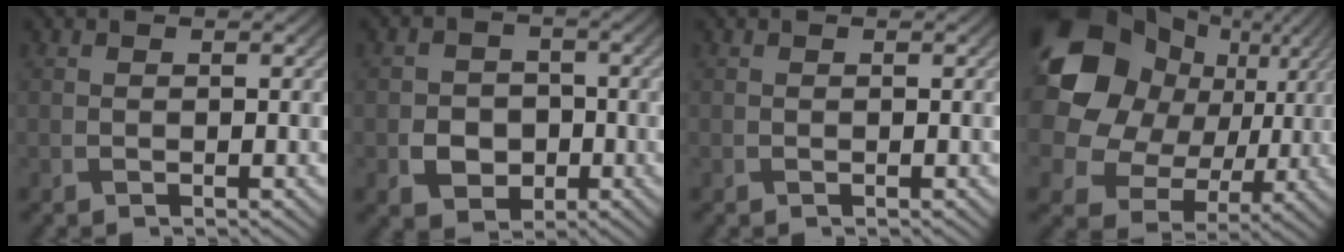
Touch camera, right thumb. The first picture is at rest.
{"total": 4.7, "force": [-1.4, 4.0, 2.1], "torque": [-0.037, -0.006, -0.036]}
{"total": 0.0}
{"total": 20.2, "force": [5.5, 16.7, 10.1], "torque": [-0.271, 0.018, 0.120]}